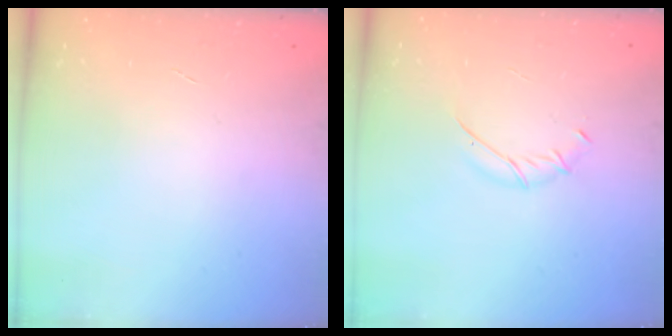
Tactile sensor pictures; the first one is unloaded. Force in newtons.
{"total": 3.9, "press": 3.8, "slide": 0.7}